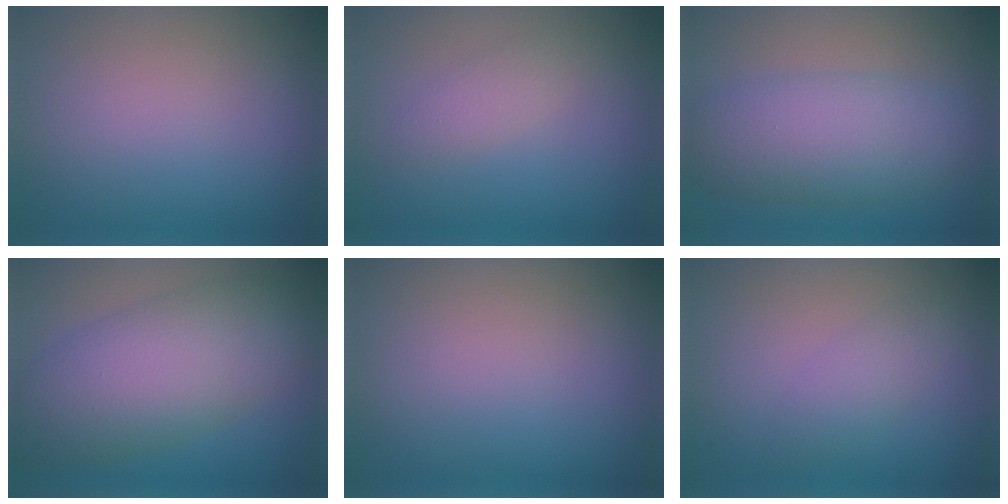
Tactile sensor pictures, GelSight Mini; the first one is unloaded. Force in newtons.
{"total": 1.6, "press": 1.6, "slide": 0.1}
{"total": 6.6, "press": 6.6, "slide": 0.2}
{"total": 9.4, "press": 9.4, "slide": 0.6}
{"total": 0.0}
{"total": 2.0, "press": 2.0, "slide": 0.1}